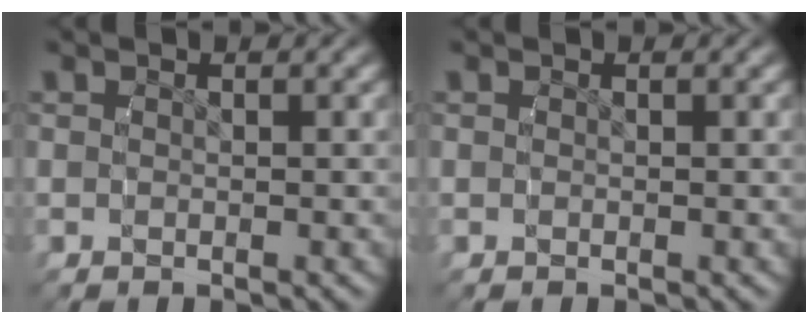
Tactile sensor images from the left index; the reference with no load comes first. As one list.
[{"total": 0.0}]